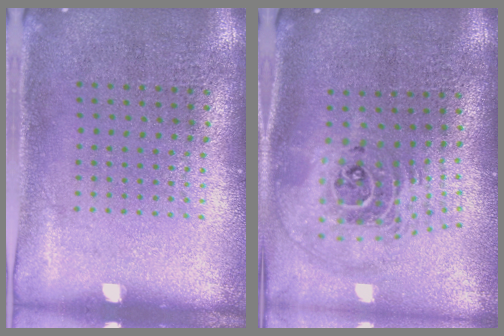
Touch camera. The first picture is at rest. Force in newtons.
{"total": 2.4, "press": 1.8, "slide": 1.7}